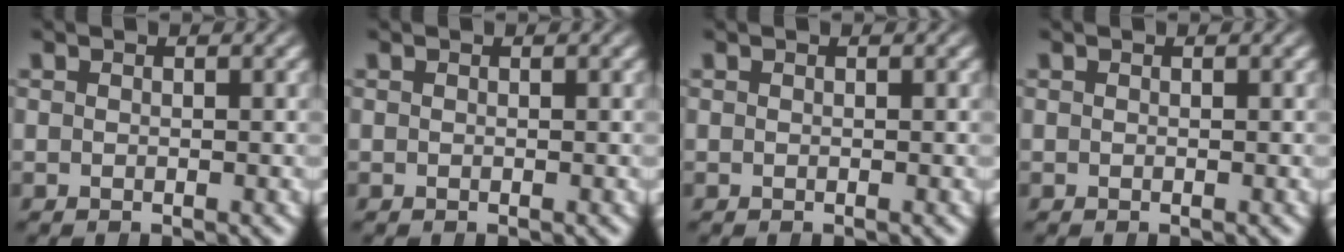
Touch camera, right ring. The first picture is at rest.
{"total": 0.0}
{"total": 0.0}
{"total": 0.0}